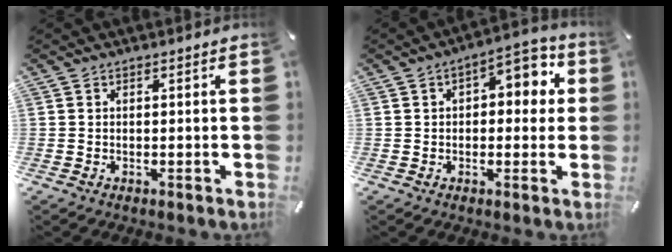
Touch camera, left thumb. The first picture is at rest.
{"total": 7.0, "force": [1.6, 4.1, 5.5], "torque": [-0.061, -0.010, 0.016]}